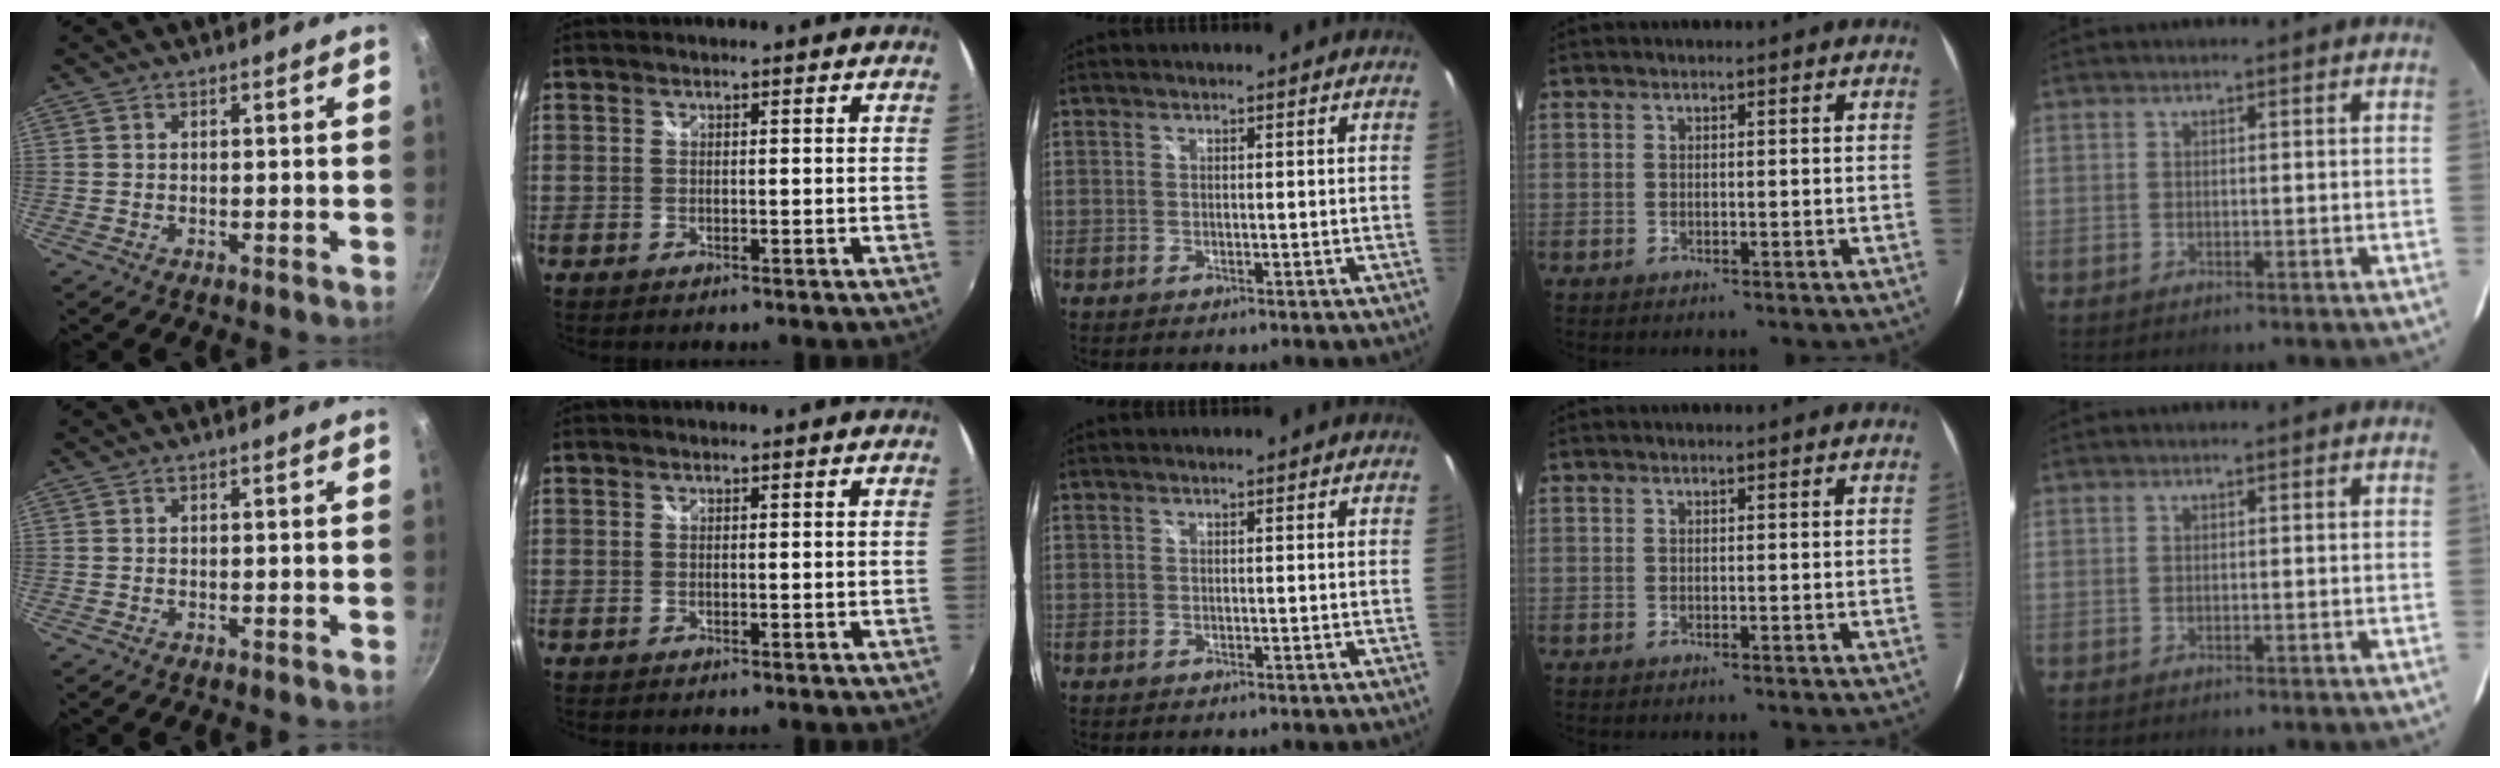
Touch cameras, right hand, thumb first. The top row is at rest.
{}